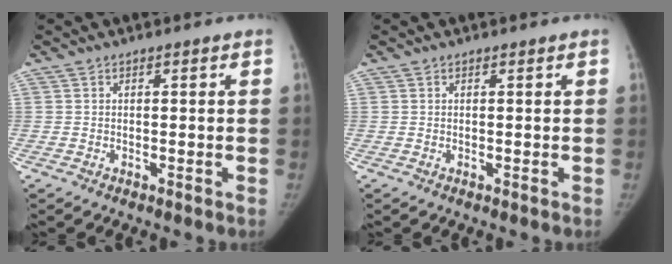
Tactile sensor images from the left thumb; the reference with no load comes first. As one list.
[{"total": 0.0}]